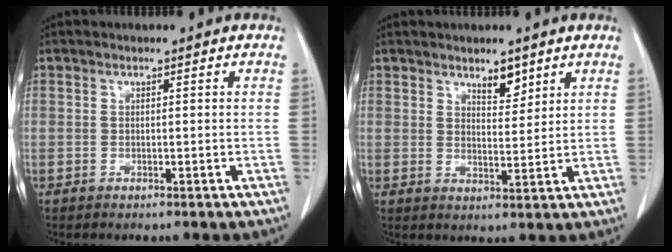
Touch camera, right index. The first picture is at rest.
{"total": 4.0, "force": [2.7, 1.7, 2.3], "torque": [-0.037, -0.005, 0.050]}